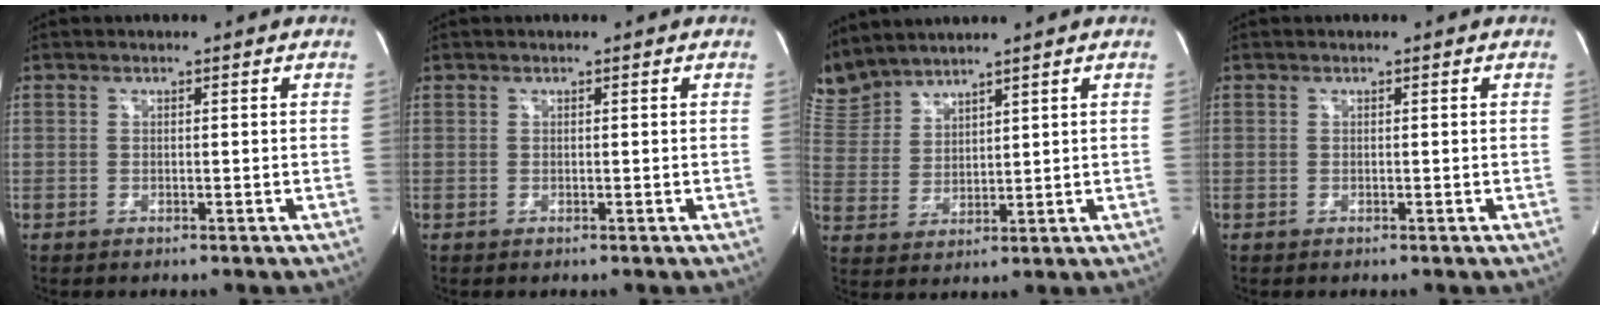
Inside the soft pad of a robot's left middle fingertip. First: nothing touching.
{"total": 0.0}
{"total": 7.3, "force": [7.2, 0.9, 0.6], "torque": [-0.037, 0.017, 0.163]}
{"total": 0.0}